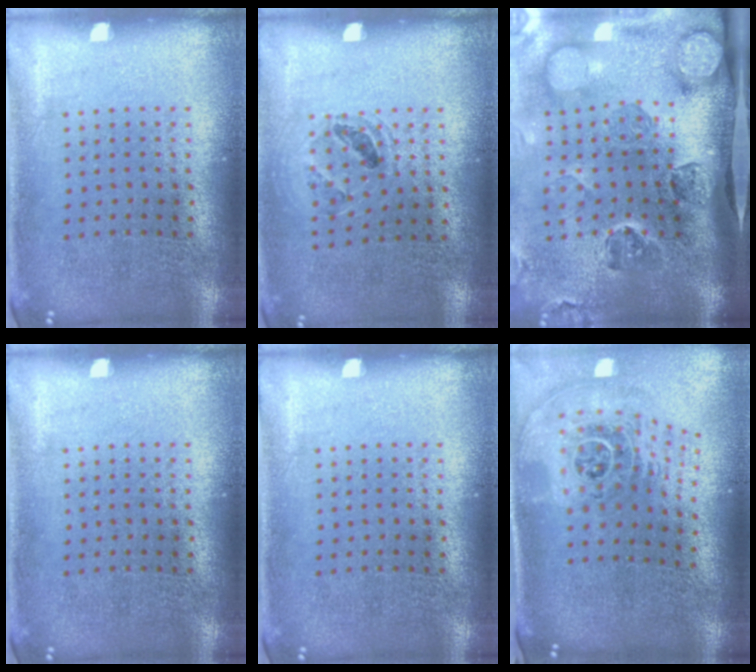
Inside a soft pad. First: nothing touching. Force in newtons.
{"total": 1.0, "press": 1.0, "slide": 0.1}
{"total": 4.8, "press": 3.5, "slide": 3.3}
{"total": 0.0}
{"total": 0.0}
{"total": 2.5, "press": 1.7, "slide": 1.8}